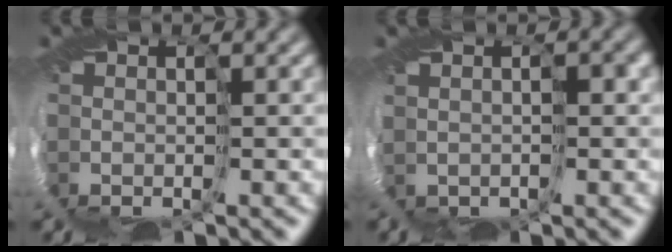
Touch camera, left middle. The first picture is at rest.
{"total": 0.8, "force": [0.0, 0.5, 0.6], "torque": [-0.007, 0.012, 0.006]}